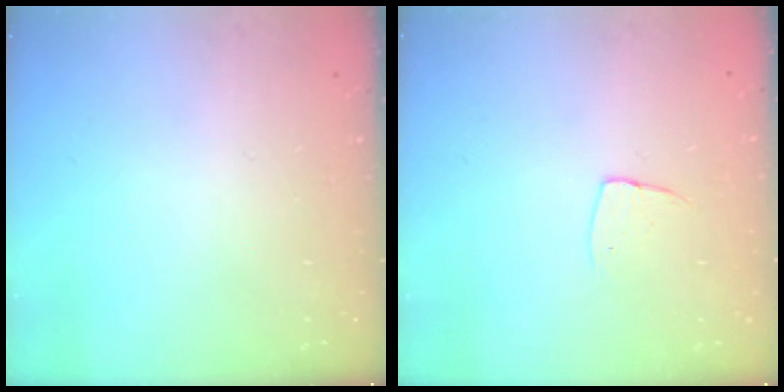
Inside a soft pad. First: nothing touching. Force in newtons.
{"total": 5.2, "press": 5.2, "slide": 0.4}